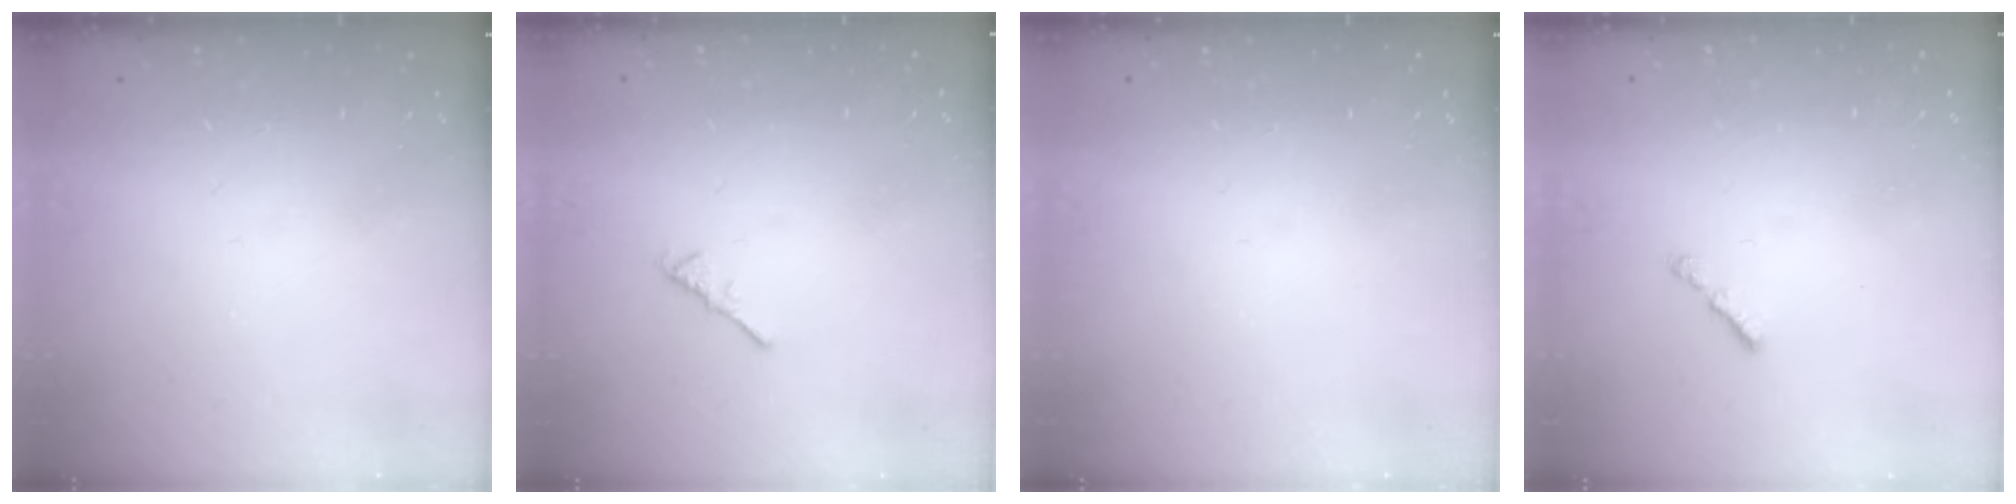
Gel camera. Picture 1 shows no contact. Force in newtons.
{"total": 1.1, "press": 1.0, "slide": 0.4}
{"total": 0.0}
{"total": 1.0, "press": 0.9, "slide": 0.5}